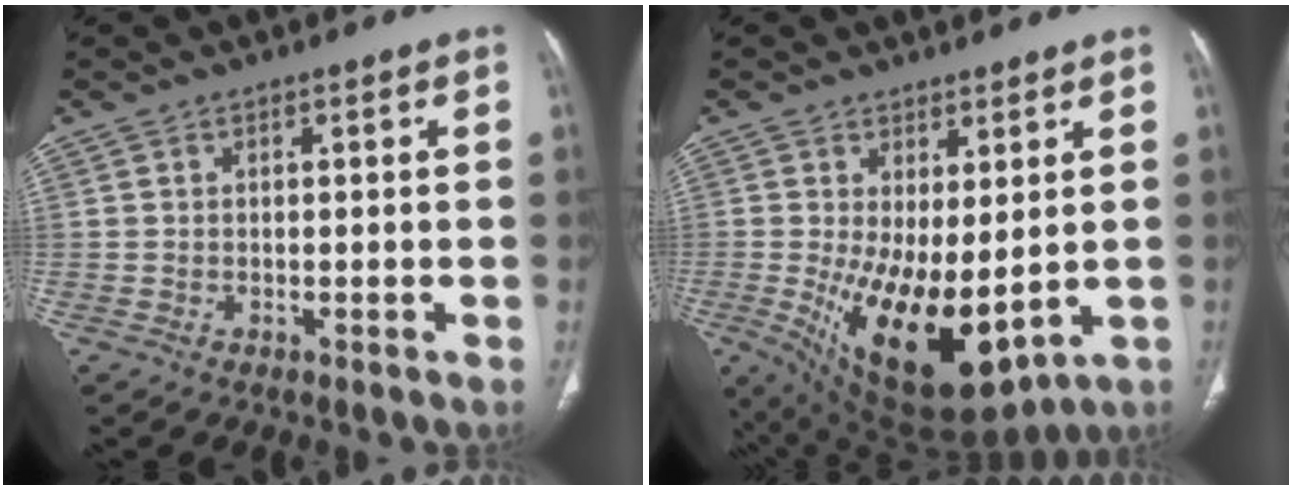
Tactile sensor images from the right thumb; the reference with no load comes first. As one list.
[{"total": 15.8, "force": [-1.5, 7.1, 14.0], "torque": [-0.234, -0.030, 0.005]}]